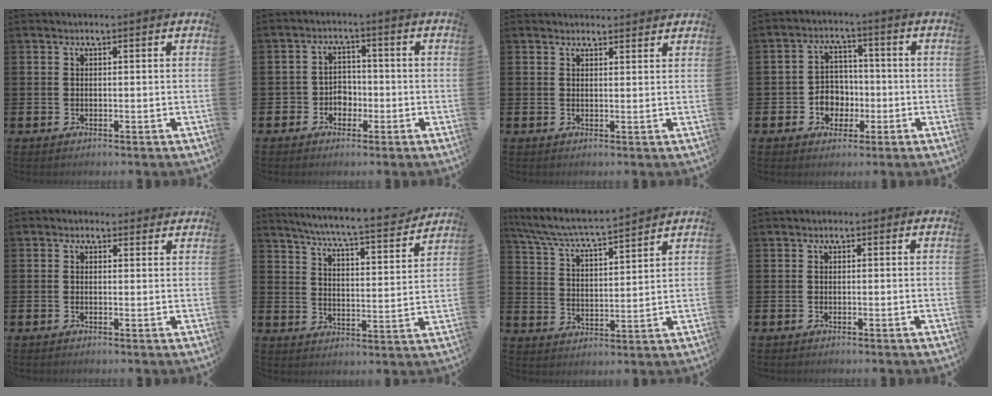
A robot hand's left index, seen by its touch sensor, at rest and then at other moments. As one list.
[{"total": 3.1, "force": [-1.7, 2.6, 0.6], "torque": [-0.022, 0.005, -0.039]}, {"total": 1.9, "force": [1.9, 0.4, -0.1], "torque": [0.006, -0.007, 0.033]}, {"total": 4.4, "force": [-1.0, 4.1, 1.3], "torque": [-0.039, 0.006, -0.025]}, {"total": 0.9, "force": [0.4, 0.8, 0.2], "torque": [-0.005, 0.008, 0.006]}, {"total": 7.1, "force": [6.7, -0.1, 2.4], "torque": [-0.065, -0.054, 0.112]}, {"total": 6.4, "force": [6.1, 0.1, 1.9], "torque": [-0.066, -0.040, 0.106]}, {"total": 0.7, "force": [-0.5, 0.5, 0.1], "torque": [-0.011, 0.006, -0.010]}]